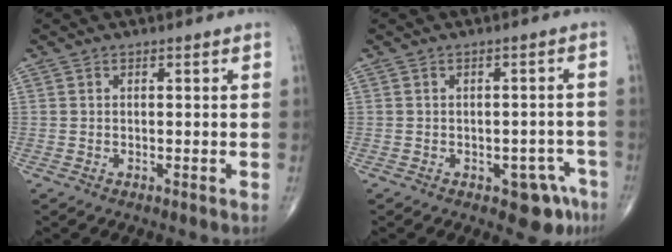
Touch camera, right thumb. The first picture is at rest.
{"total": 5.8, "force": [-3.2, 3.2, 3.6], "torque": [-0.016, 0.022, -0.036]}